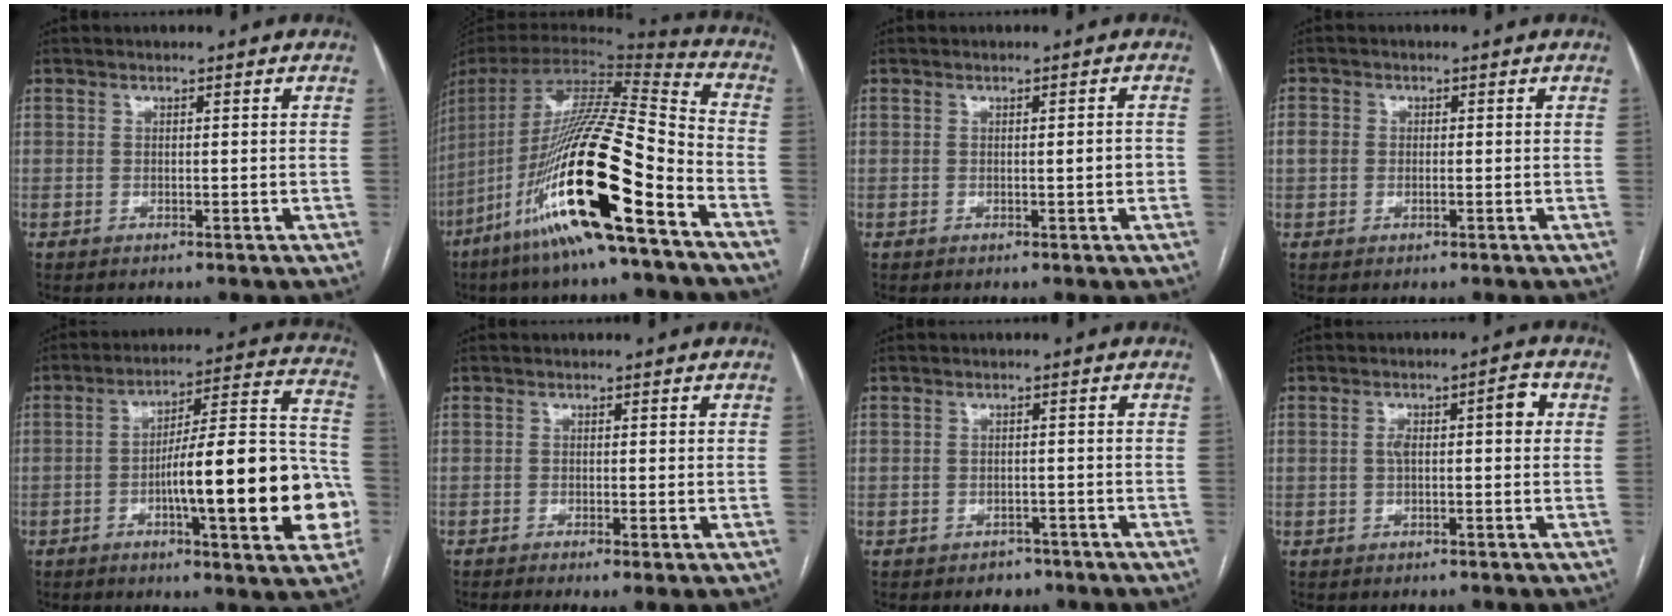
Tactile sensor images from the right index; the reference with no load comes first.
{"total": 25.1, "force": [-12.3, 2.1, 21.8], "torque": [-0.420, -0.045, -0.231]}
{"total": 1.5, "force": [-0.2, 0.2, 1.4], "torque": [-0.018, 0.001, -0.003]}
{"total": 2.1, "force": [0.0, 1.8, 1.0], "torque": [-0.026, 0.011, 0.001]}
{"total": 20.9, "force": [-5.0, 3.2, 20.0], "torque": [-0.236, 0.028, -0.065]}
{"total": 2.4, "force": [-1.0, 0.3, 2.1], "torque": [-0.033, -0.007, -0.015]}
{"total": 2.2, "force": [-1.5, 1.6, 0.3], "torque": [-0.007, 0.008, -0.017]}
{"total": 4.8, "force": [0.7, 1.4, 4.5], "torque": [-0.076, 0.024, 0.011]}